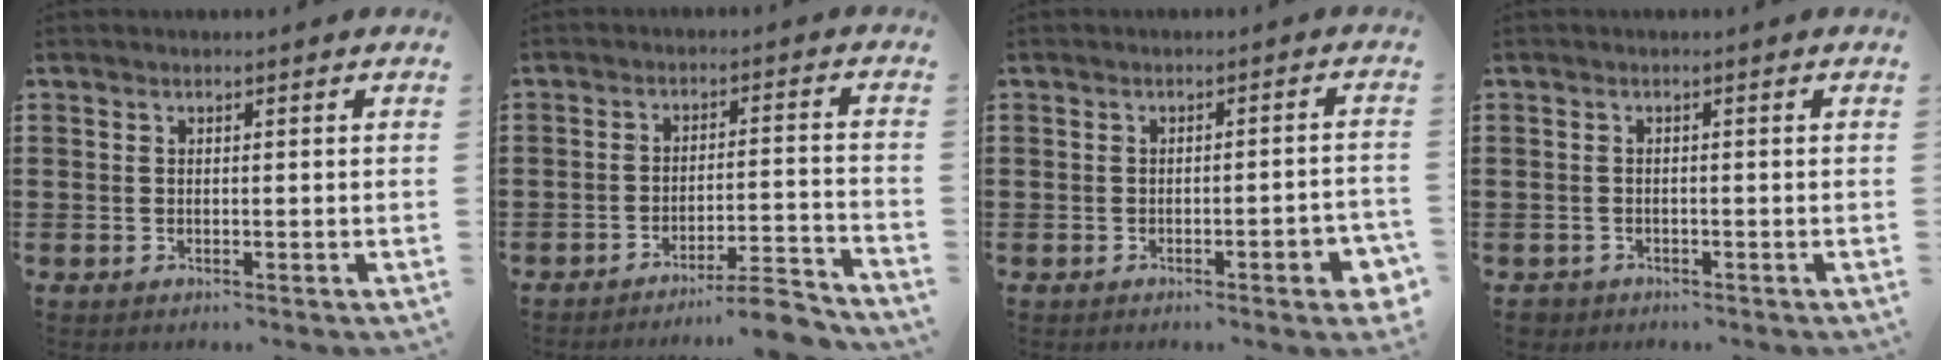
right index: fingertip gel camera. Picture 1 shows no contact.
{"total": 6.5, "force": [-5.9, -0.2, 2.8], "torque": [-0.041, -0.006, -0.111]}
{"total": 3.4, "force": [-1.8, 0.4, 2.9], "torque": [-0.044, -0.003, -0.029]}
{"total": 1.1, "force": [-1.0, 0.5, -0.1], "torque": [-0.003, 0.001, -0.024]}